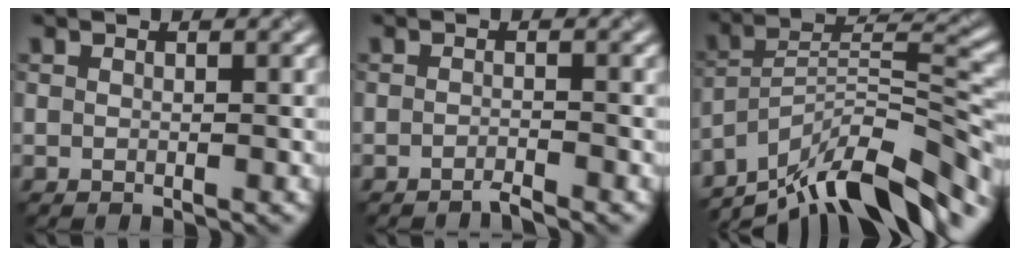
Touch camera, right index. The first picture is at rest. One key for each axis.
{"total": 1.1, "fx": -1.0, "fy": 0.0, "fz": 0.4, "tx": -0.005, "ty": 0.002, "tz": -0.025}
{"total": 13.0, "fx": -10.1, "fy": 3.3, "fz": 7.5, "tx": -0.134, "ty": 0.039, "tz": -0.176}